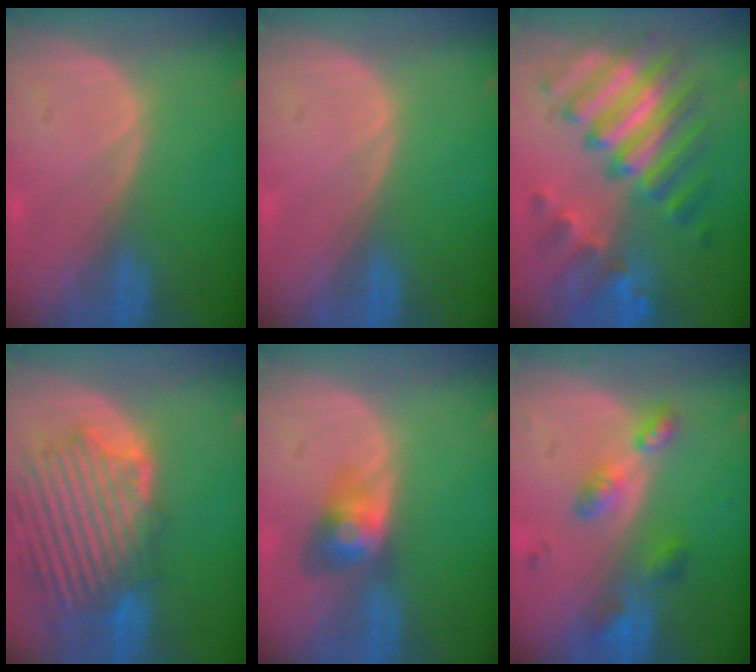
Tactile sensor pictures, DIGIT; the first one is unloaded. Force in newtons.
{"total": 0.0}
{"total": 11.9, "press": 11.8, "slide": 1.0}
{"total": 12.2, "press": 11.4, "slide": 4.3}
{"total": 4.0, "press": 4.0, "slide": 0.3}
{"total": 5.1, "press": 5.1, "slide": 0.4}